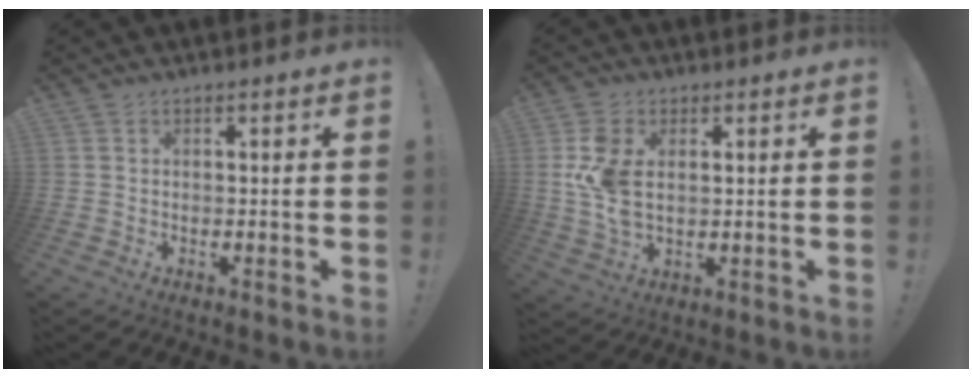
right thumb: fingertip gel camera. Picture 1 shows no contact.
{"total": 9.5, "force": [1.9, 5.7, 7.4], "torque": [-0.139, -0.011, 0.034]}